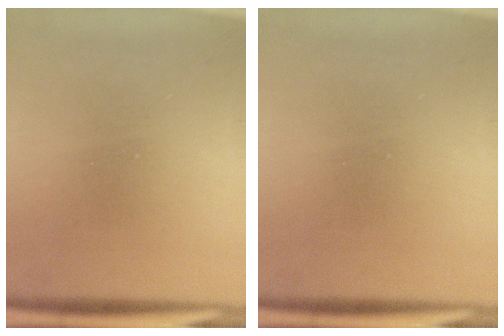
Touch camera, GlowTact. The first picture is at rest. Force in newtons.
{"total": 0.0}